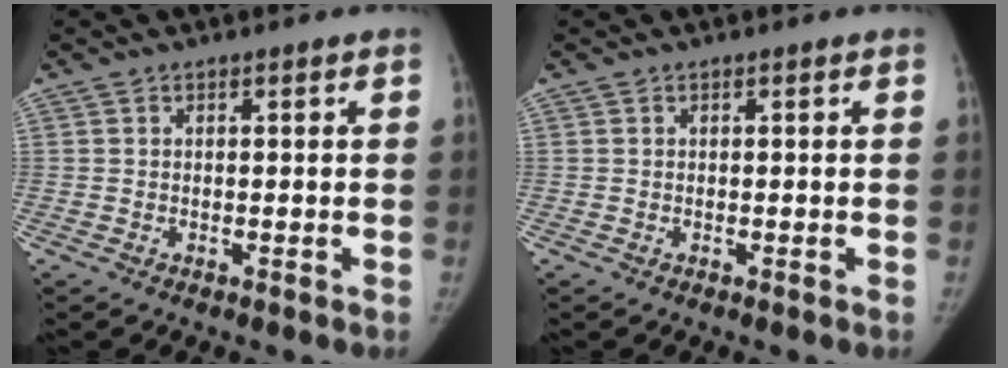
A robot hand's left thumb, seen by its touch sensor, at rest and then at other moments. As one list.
[{"total": 0.0}]